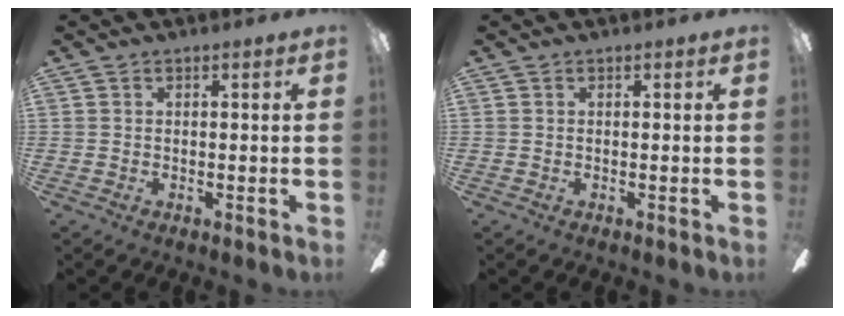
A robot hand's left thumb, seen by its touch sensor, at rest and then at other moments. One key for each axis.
{"total": 0.0}